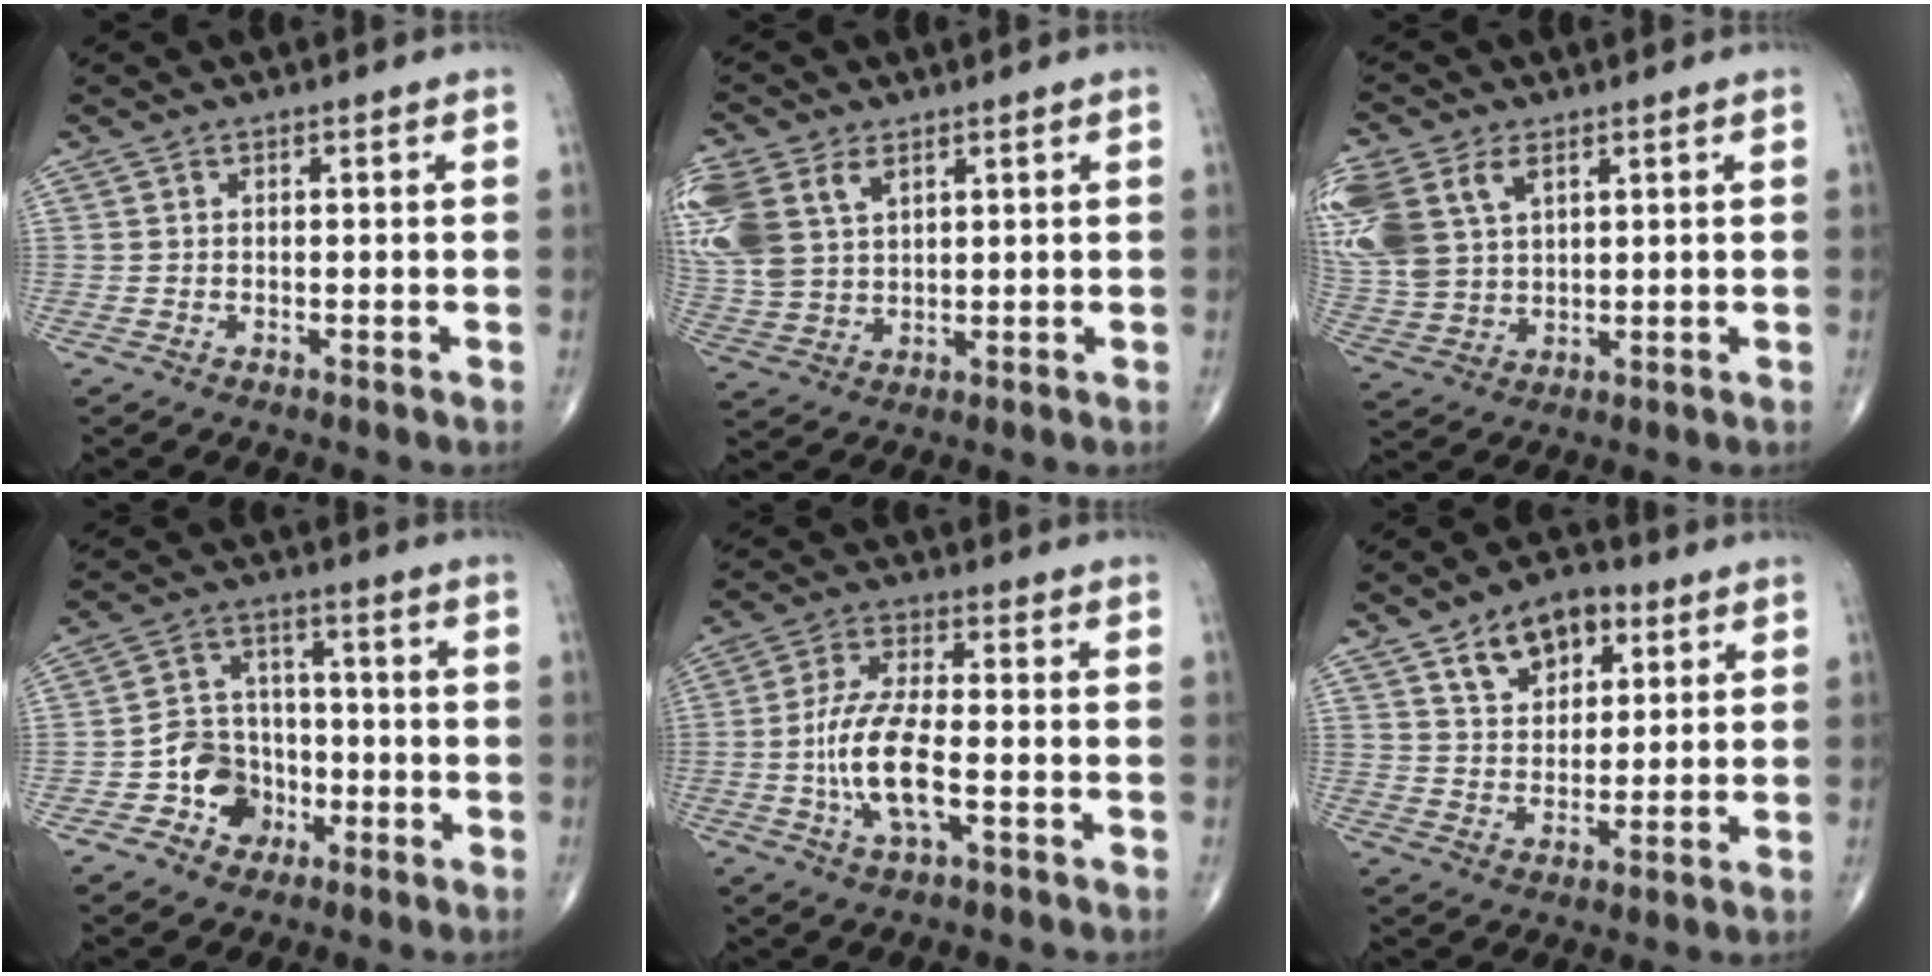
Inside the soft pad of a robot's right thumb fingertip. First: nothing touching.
{"total": 16.7, "force": [6.7, 11.4, 10.3], "torque": [-0.265, 0.009, 0.138]}
{"total": 17.9, "force": [6.8, 12.1, 11.2], "torque": [-0.286, 0.013, 0.142]}
{"total": 9.1, "force": [-3.6, 7.7, 3.2], "torque": [-0.012, 0.035, -0.063]}
{"total": 11.2, "force": [-2.5, 4.2, 10.1], "torque": [-0.209, 0.016, -0.049]}
{"total": 11.4, "force": [5.3, 7.6, 6.6], "torque": [-0.068, -0.012, 0.085]}